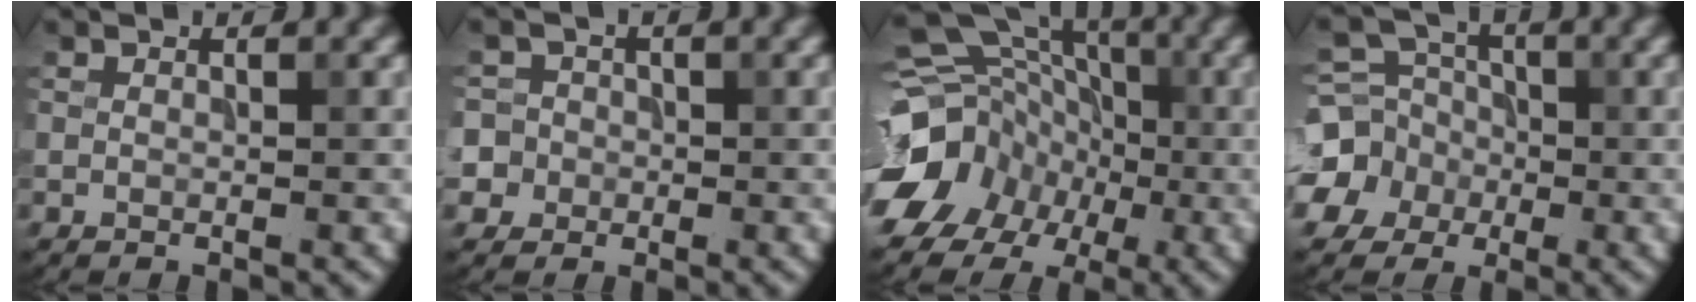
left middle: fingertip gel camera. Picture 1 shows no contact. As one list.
[{"total": 4.5, "force": [-1.3, 4.3, 0.8], "torque": [0.003, 0.014, -0.050]}, {"total": 14.3, "force": [-4.0, 12.7, 5.2], "torque": [-0.118, 0.003, -0.095]}, {"total": 8.0, "force": [-2.3, 7.3, 2.4], "torque": [-0.051, -0.003, -0.062]}]